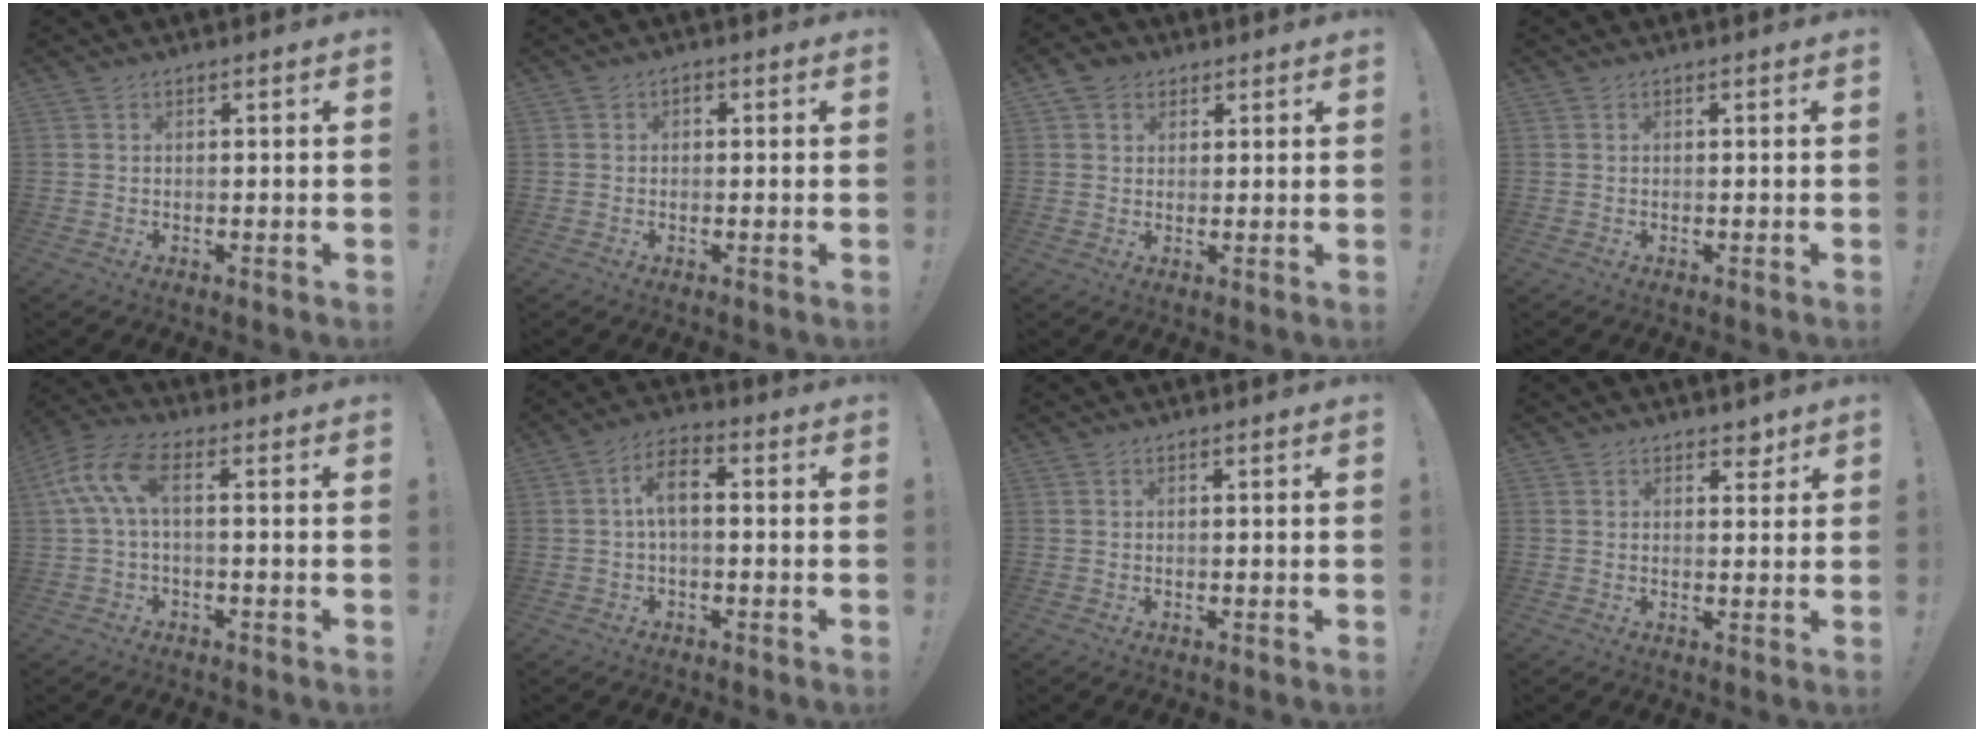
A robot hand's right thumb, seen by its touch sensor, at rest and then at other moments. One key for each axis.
{"total": 1.6, "fx": -0.7, "fy": 1.3, "fz": 0.6, "tx": -0.010, "ty": 0.008, "tz": -0.013}
{"total": 4.5, "fx": 2.2, "fy": 3.6, "fz": 1.5, "tx": -0.022, "ty": -0.003, "tz": 0.043}
{"total": 0.0}
{"total": 9.7, "fx": 1.7, "fy": 3.7, "fz": 8.9, "tx": -0.186, "ty": -0.007, "tz": 0.030}
{"total": 6.6, "fx": 0.1, "fy": 2.9, "fz": 5.9, "tx": -0.120, "ty": 0.010, "tz": 0.004}
{"total": 0.0}
{"total": 3.1, "fx": 2.2, "fy": 1.8, "fz": 1.2, "tx": 0.009, "ty": -0.016, "tz": 0.034}